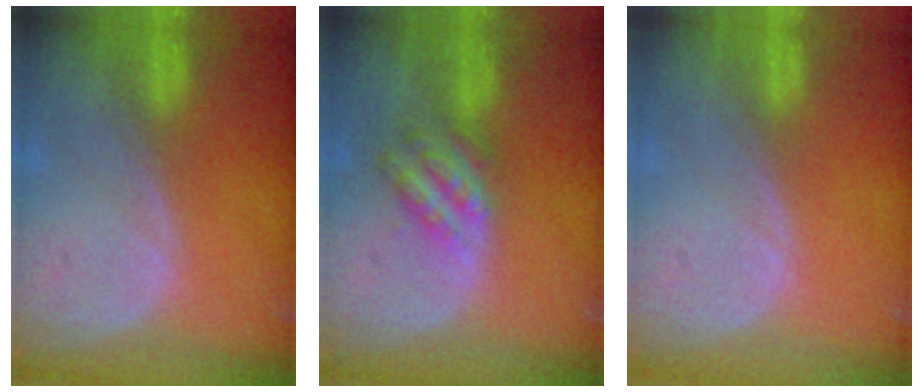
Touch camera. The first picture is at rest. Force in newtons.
{"total": 5.4, "press": 4.9, "slide": 2.2}
{"total": 0.0}